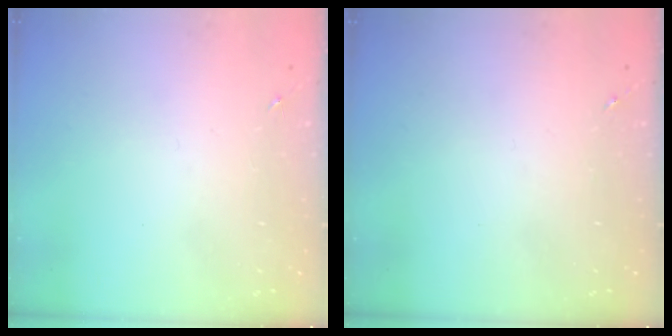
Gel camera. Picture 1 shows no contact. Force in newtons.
{"total": 0.0}